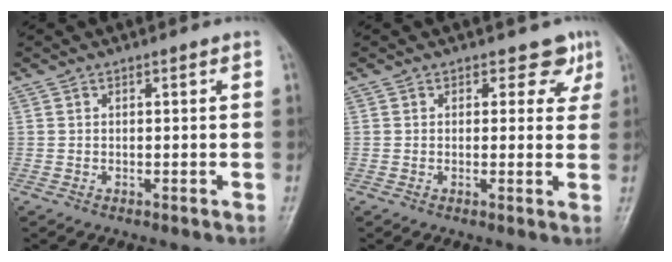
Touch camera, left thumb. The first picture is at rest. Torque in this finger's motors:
{"motor_torque": [0.01, 0.06, -0.09, -0.10, 0.01]}